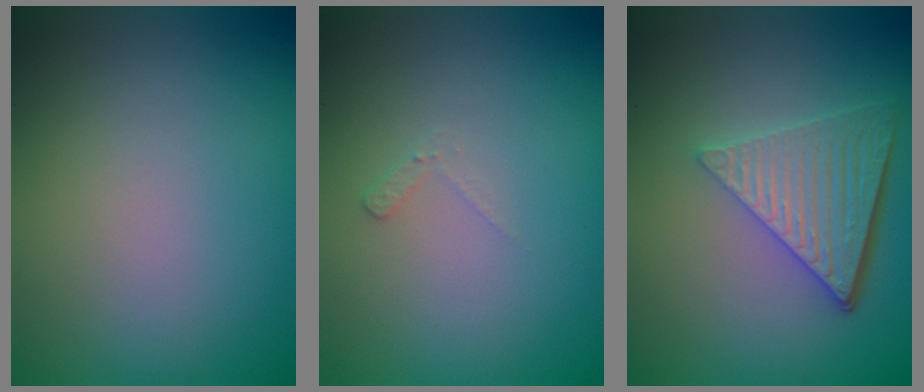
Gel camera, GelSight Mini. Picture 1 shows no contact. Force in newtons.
{"total": 0.8, "press": 0.8, "slide": 0.2}
{"total": 6.2, "press": 4.3, "slide": 4.4}